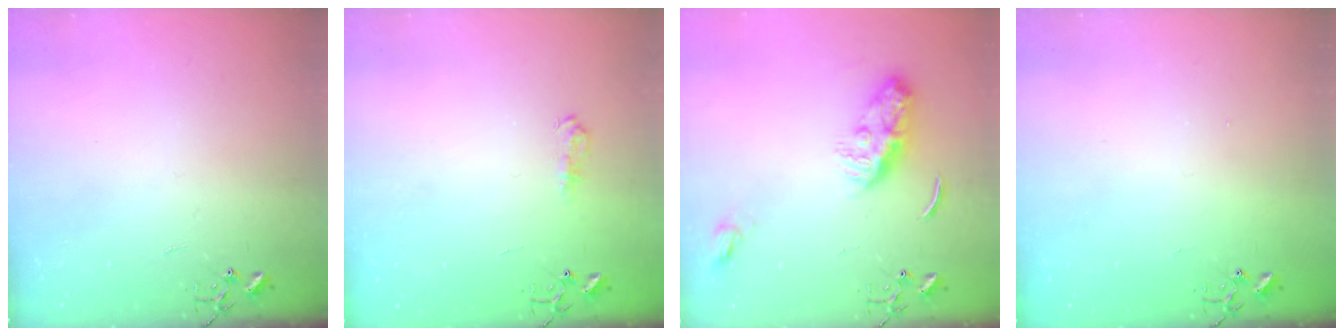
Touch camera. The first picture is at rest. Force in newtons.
{"total": 7.9, "press": 7.8, "slide": 0.8}
{"total": 9.9, "press": 9.9, "slide": 0.1}
{"total": 1.3, "press": 1.2, "slide": 0.1}